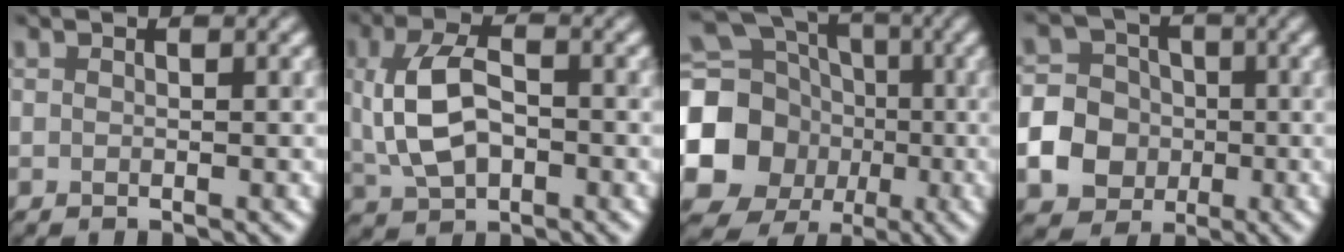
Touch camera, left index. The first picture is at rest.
{"total": 6.0, "force": [0.2, 3.8, 4.6], "torque": [-0.097, 0.005, 0.002]}
{"total": 13.7, "force": [-1.9, 12.6, 5.1], "torque": [-0.123, -0.035, -0.051]}
{"total": 6.6, "force": [-2.0, 6.0, 1.9], "torque": [-0.028, -0.001, -0.059]}